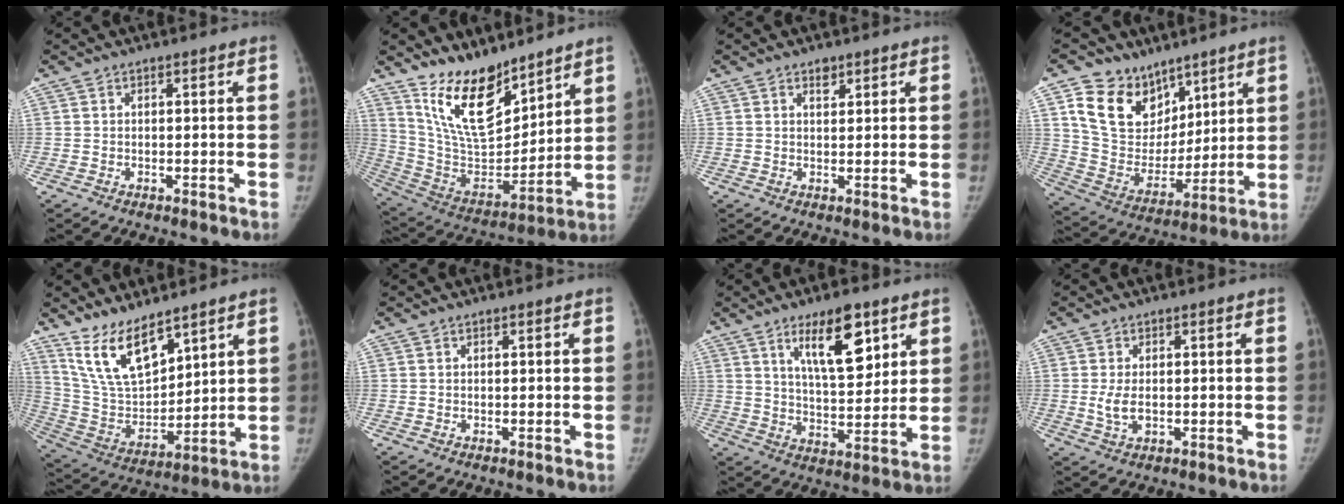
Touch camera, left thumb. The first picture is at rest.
{"total": 17.2, "force": [12.7, 7.0, 9.3], "torque": [-0.118, -0.088, 0.248]}
{"total": 2.1, "force": [1.4, 1.1, 1.0], "torque": [-0.005, -0.008, 0.022]}
{"total": 16.5, "force": [9.8, 11.7, 6.4], "torque": [-0.073, -0.054, 0.192]}
{"total": 13.8, "force": [9.9, 5.4, 7.9], "torque": [-0.119, -0.062, 0.211]}
{"total": 0.0}
{"total": 13.1, "force": [7.0, 4.9, 9.9], "torque": [-0.134, -0.042, 0.121]}
{"total": 3.8, "force": [-0.1, 2.3, 3.1], "torque": [-0.063, -0.006, 0.003]}